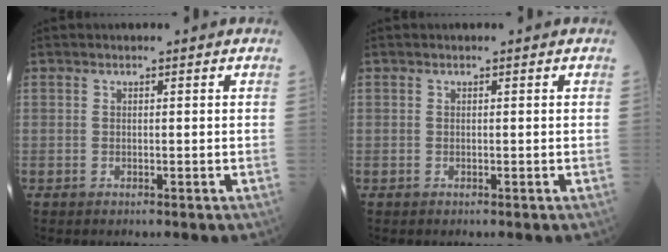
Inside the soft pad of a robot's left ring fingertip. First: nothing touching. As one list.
[{"total": 0.0}]